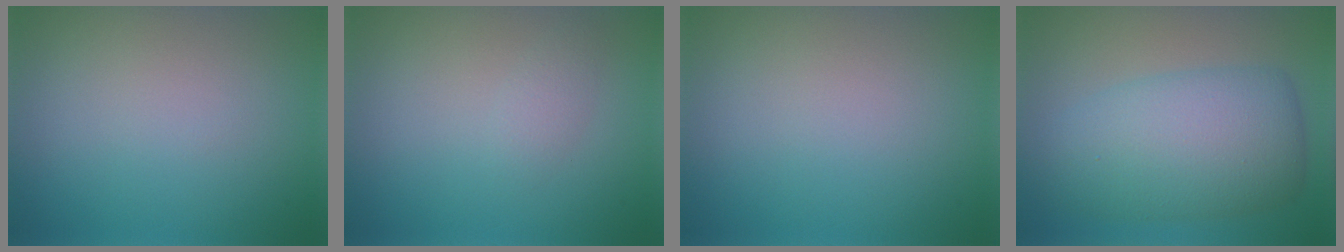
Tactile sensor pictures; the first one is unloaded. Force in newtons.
{"total": 1.1, "press": 1.1, "slide": 0.0}
{"total": 0.0}
{"total": 7.7, "press": 7.7, "slide": 0.1}